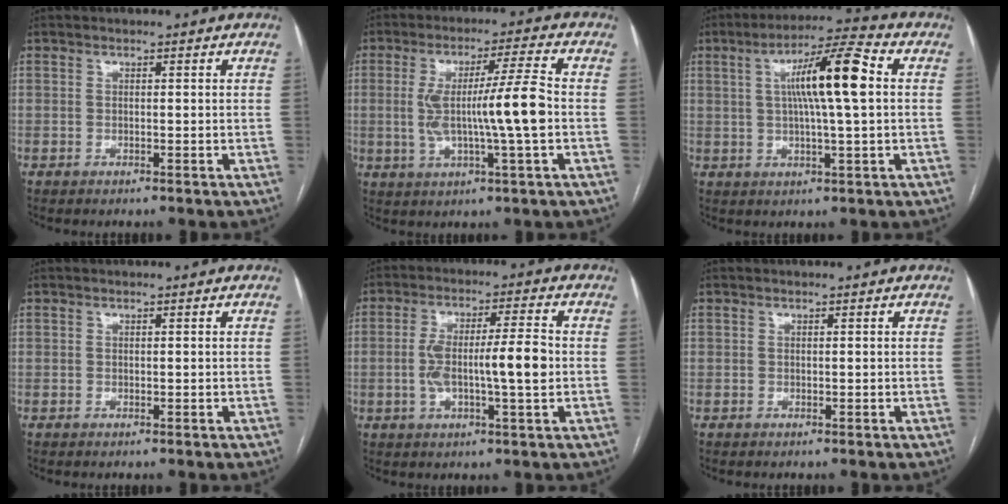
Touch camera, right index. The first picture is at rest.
{"total": 10.7, "force": [-0.7, -0.4, 10.7], "torque": [-0.199, 0.007, -0.010]}
{"total": 11.1, "force": [1.8, 0.3, 11.0], "torque": [-0.187, 0.016, 0.025]}
{"total": 0.0}
{"total": 9.6, "force": [-0.7, 1.2, 9.5], "torque": [-0.173, 0.015, -0.012]}
{"total": 0.0}